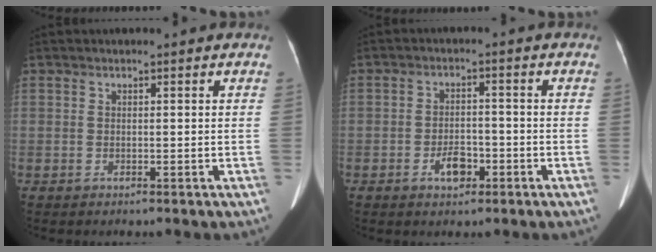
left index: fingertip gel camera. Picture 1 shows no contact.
{"total": 3.9, "force": [-2.1, 2.1, 2.6], "torque": [-0.044, 0.005, -0.032]}